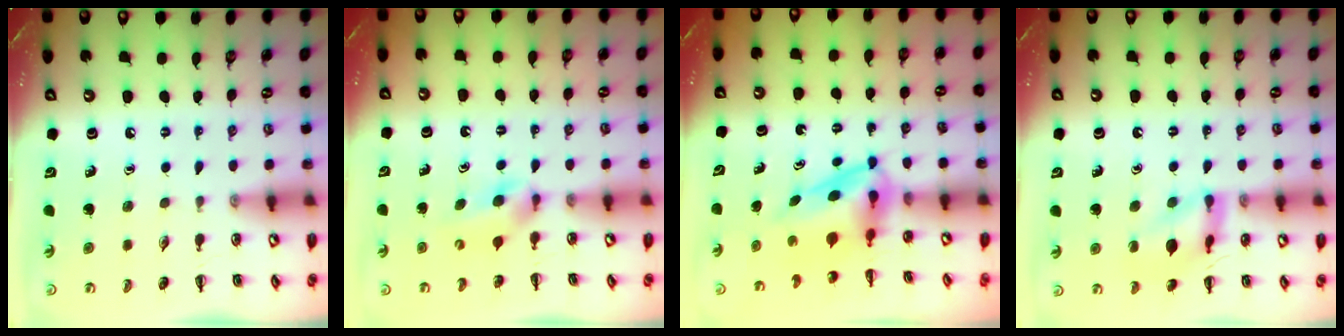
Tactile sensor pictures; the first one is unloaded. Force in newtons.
{"total": 4.5, "press": 4.3, "slide": 1.3}
{"total": 5.6, "press": 5.5, "slide": 0.9}
{"total": 11.4, "press": 11.3, "slide": 1.2}